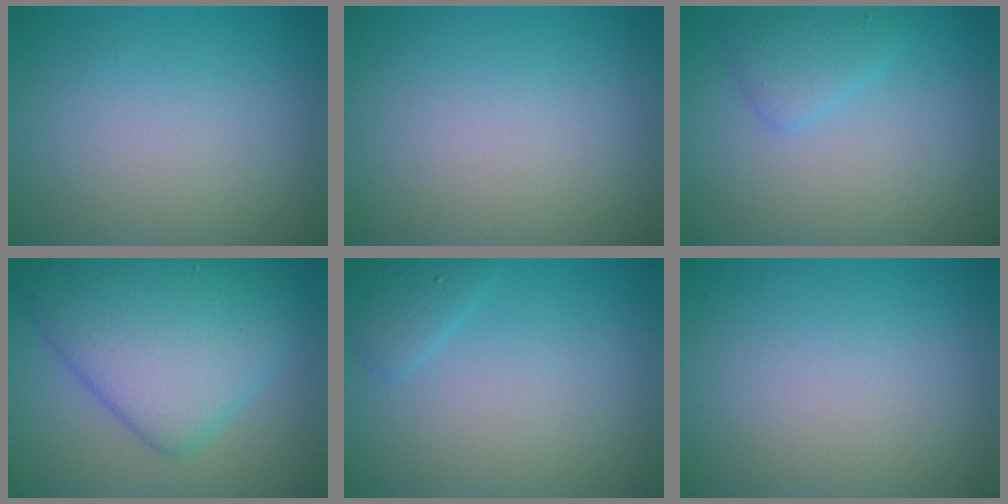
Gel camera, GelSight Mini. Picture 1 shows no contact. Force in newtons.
{"total": 0.0}
{"total": 2.0, "press": 2.0, "slide": 0.1}
{"total": 8.7, "press": 8.7, "slide": 0.2}
{"total": 1.4, "press": 1.4, "slide": 0.1}
{"total": 0.0}